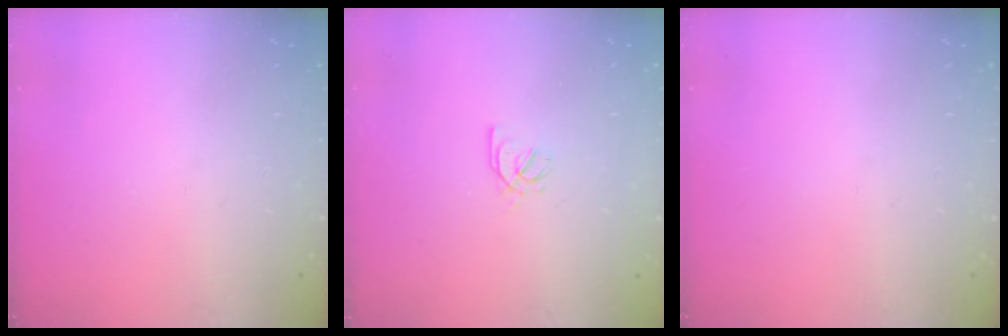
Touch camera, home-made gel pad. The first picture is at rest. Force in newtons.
{"total": 1.7, "press": 1.6, "slide": 0.5}
{"total": 0.0}